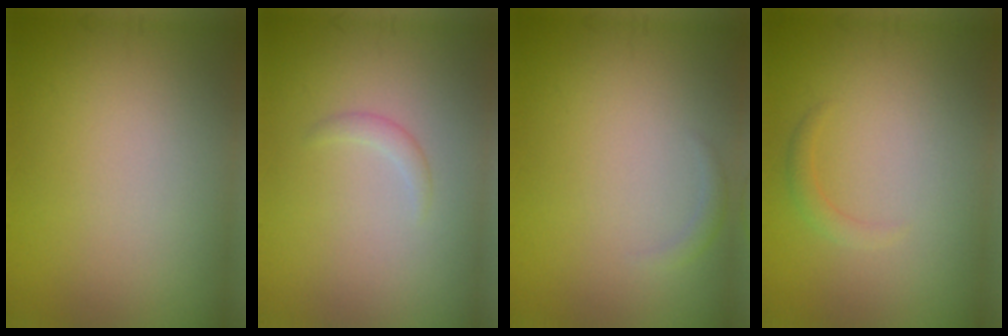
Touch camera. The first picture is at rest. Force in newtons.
{"total": 0.9, "press": 0.9, "slide": 0.0}
{"total": 0.8, "press": 0.8, "slide": 0.1}
{"total": 1.1, "press": 1.1, "slide": 0.2}